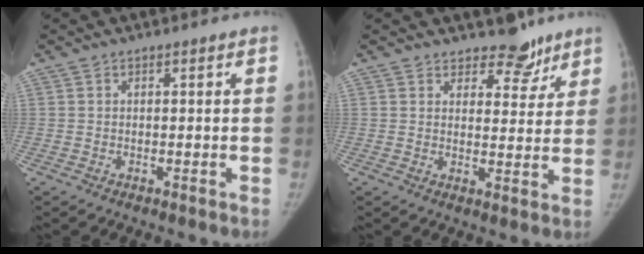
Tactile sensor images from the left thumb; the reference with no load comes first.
{"total": 6.6, "force": [5.2, 3.5, 1.7], "torque": [0.013, -0.035, 0.070]}